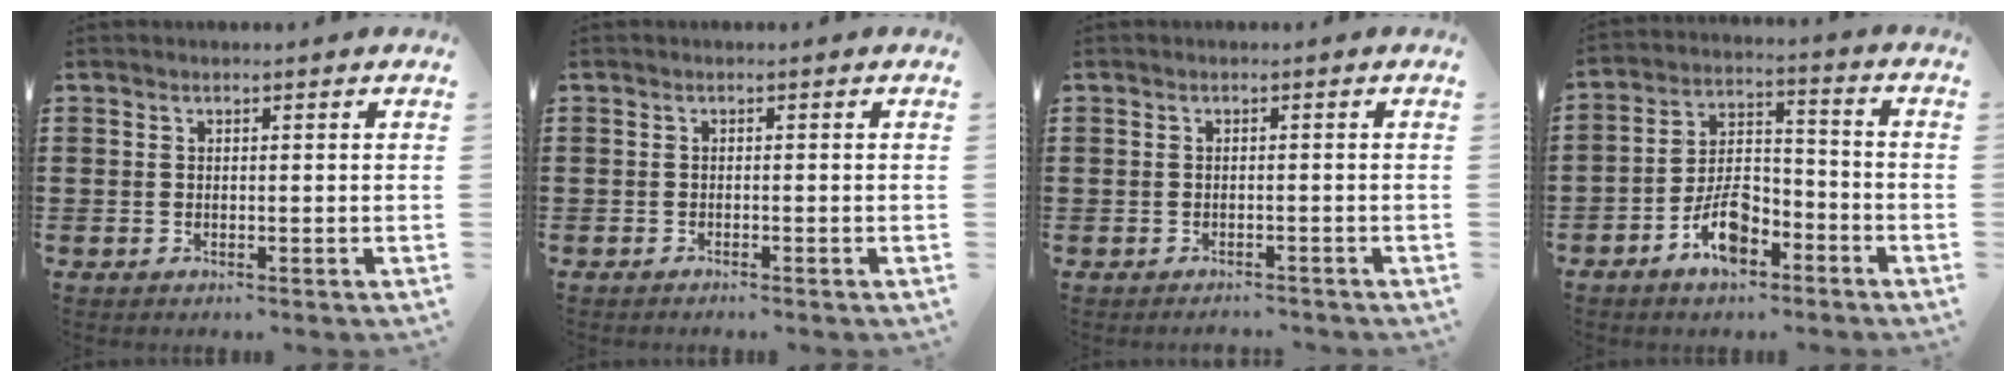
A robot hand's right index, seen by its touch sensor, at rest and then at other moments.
{"total": 0.6, "force": [-0.6, 0.0, 0.2], "torque": [-0.004, -0.003, -0.011]}
{"total": 1.1, "force": [-1.1, 0.2, -0.2], "torque": [0.001, 0.005, -0.025]}
{"total": 8.2, "force": [-5.0, 3.9, 5.3], "torque": [-0.109, 0.011, -0.093]}